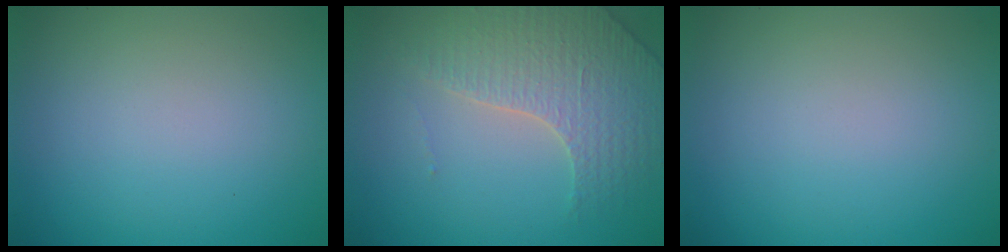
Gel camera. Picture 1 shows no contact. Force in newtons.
{"total": 3.6, "press": 3.4, "slide": 1.0}
{"total": 0.0}